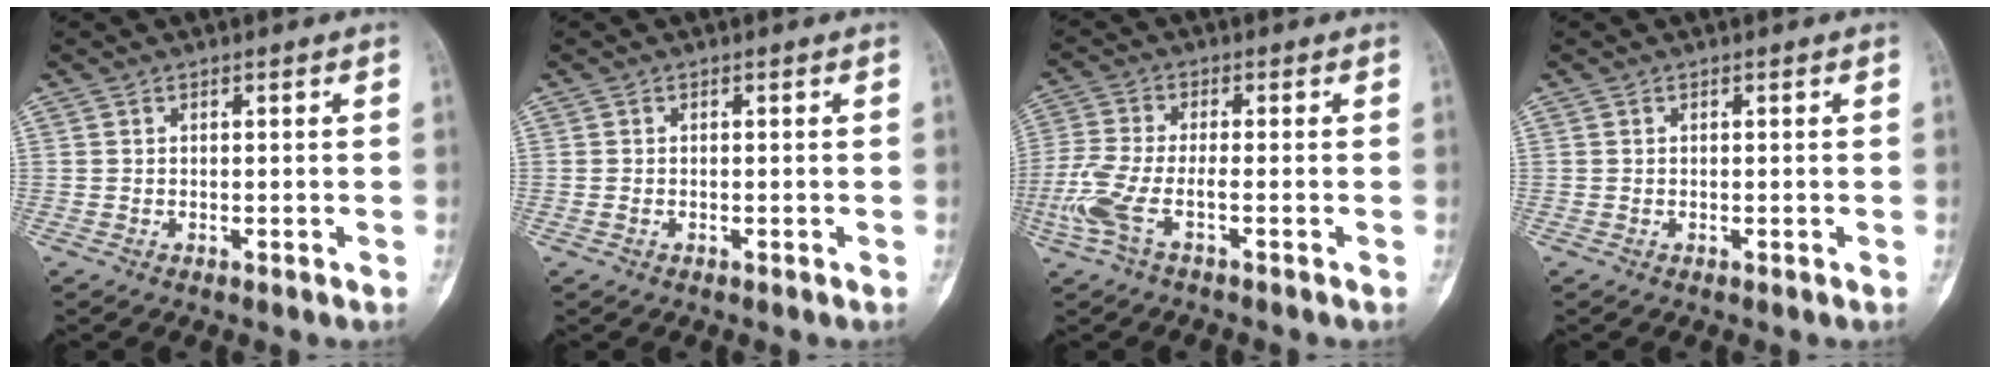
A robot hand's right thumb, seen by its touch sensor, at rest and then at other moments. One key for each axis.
{"total": 0.7, "fx": -0.3, "fy": 0.5, "fz": 0.5, "tx": -0.021, "ty": 0.005, "tz": -0.004}
{"total": 8.0, "fx": -3.3, "fy": 2.4, "fz": 6.9, "tx": -0.186, "ty": 0.010, "tz": -0.069}
{"total": 0.0}